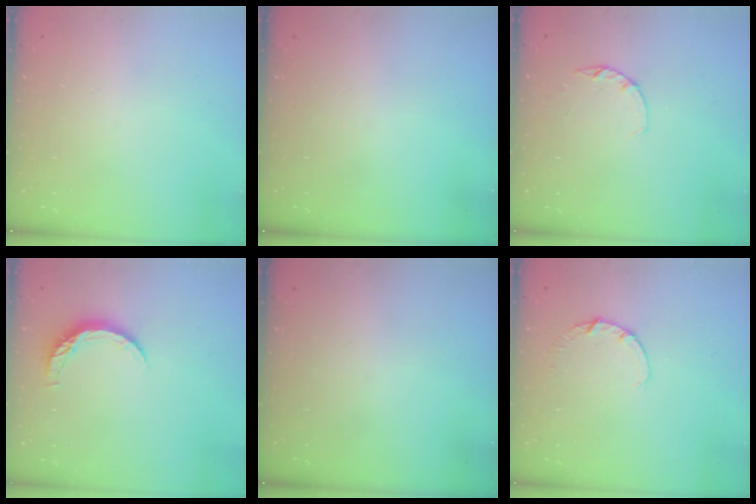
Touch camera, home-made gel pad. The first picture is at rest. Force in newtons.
{"total": 0.0}
{"total": 2.2, "press": 2.2, "slide": 0.4}
{"total": 6.6, "press": 6.5, "slide": 0.6}
{"total": 0.0}
{"total": 1.9, "press": 1.9, "slide": 0.3}